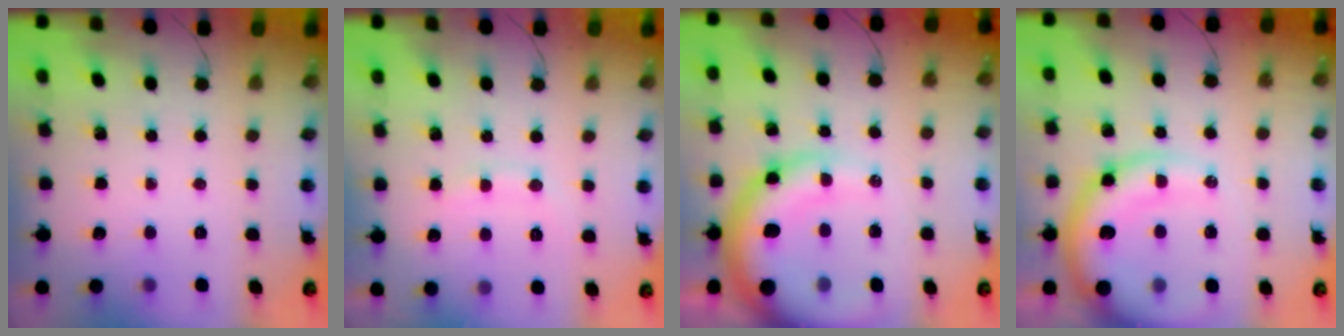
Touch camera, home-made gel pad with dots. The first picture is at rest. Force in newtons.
{"total": 7.7, "press": 7.7, "slide": 1.1}
{"total": 19.3, "press": 18.6, "slide": 5.0}
{"total": 17.3, "press": 16.9, "slide": 3.9}